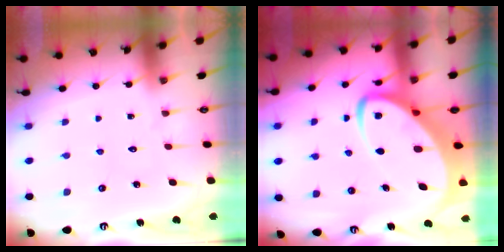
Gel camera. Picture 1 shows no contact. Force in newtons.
{"total": 7.1, "press": 7.1, "slide": 0.8}